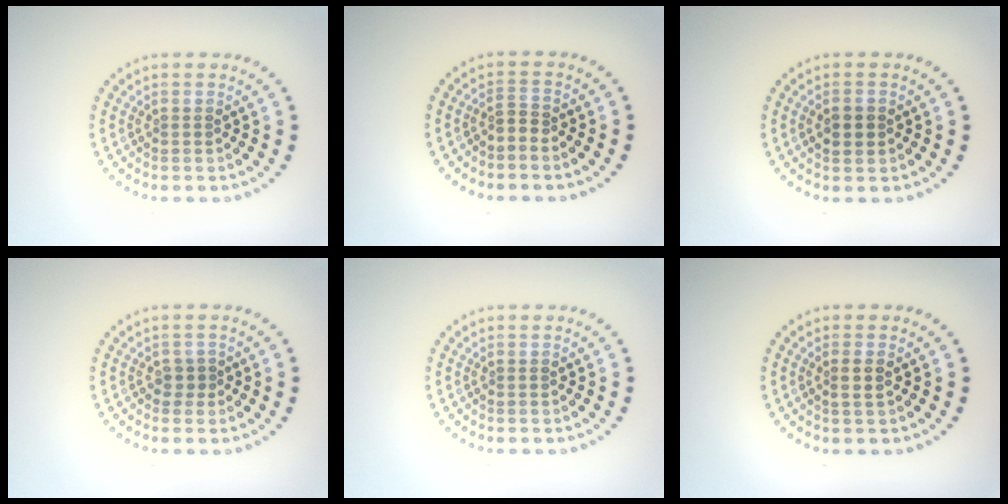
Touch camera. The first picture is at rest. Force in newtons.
{"total": 1.2, "press": 0.6, "slide": 1.0}
{"total": 2.4, "press": 2.4, "slide": 0.1}
{"total": 0.8, "press": 0.4, "slide": 0.6}
{"total": 0.0}
{"total": 1.2, "press": 1.1, "slide": 0.5}